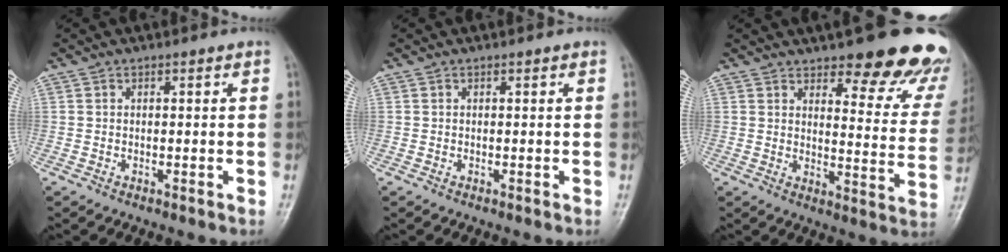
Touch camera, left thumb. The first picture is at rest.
{"total": 0.0}
{"total": 19.2, "force": [14.7, 6.1, 10.8], "torque": [-0.080, -0.090, 0.170]}